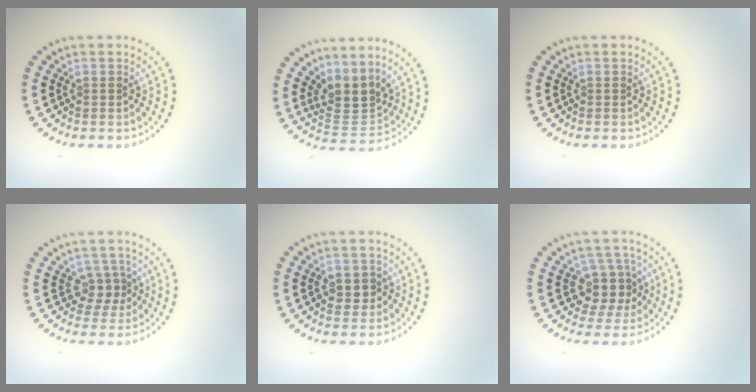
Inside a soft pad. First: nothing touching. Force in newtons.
{"total": 3.4, "press": 2.6, "slide": 2.1}
{"total": 0.0}
{"total": 2.1, "press": 1.7, "slide": 1.2}
{"total": 1.9, "press": 1.8, "slide": 0.2}
{"total": 4.0, "press": 3.7, "slide": 1.5}